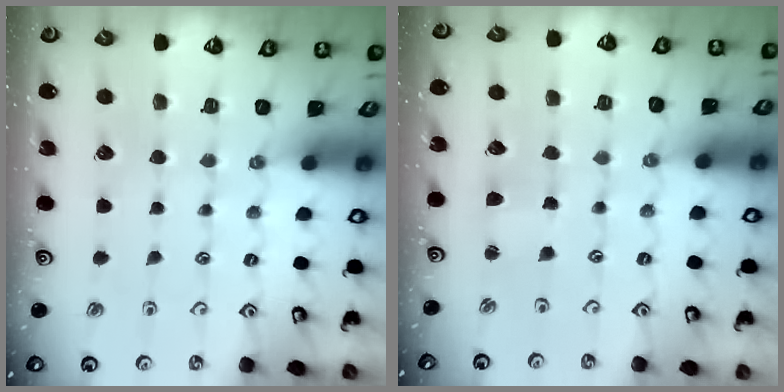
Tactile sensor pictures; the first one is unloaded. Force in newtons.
{"total": 3.7, "press": 3.7, "slide": 0.3}